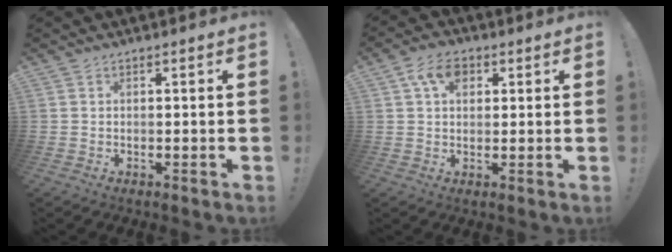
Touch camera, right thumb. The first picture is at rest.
{"total": 7.6, "force": [2.5, 5.2, 4.8], "torque": [-0.084, 0.008, 0.049]}